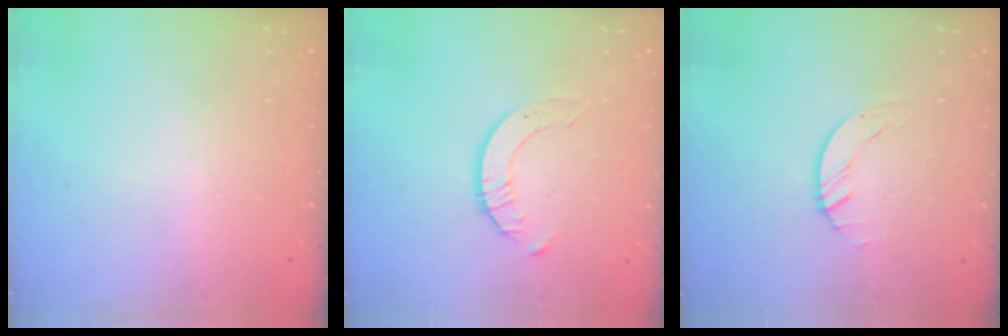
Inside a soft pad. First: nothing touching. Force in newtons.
{"total": 3.5, "press": 3.4, "slide": 0.4}
{"total": 1.5, "press": 1.4, "slide": 0.1}